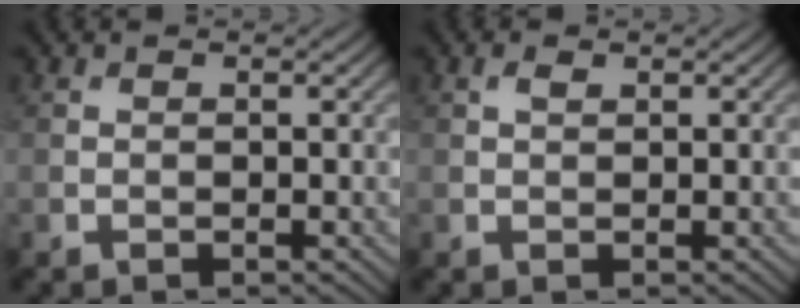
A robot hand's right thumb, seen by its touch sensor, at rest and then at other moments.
{"total": 0.9, "force": [0.5, 0.5, 0.6], "torque": [-0.015, 0.002, 0.011]}